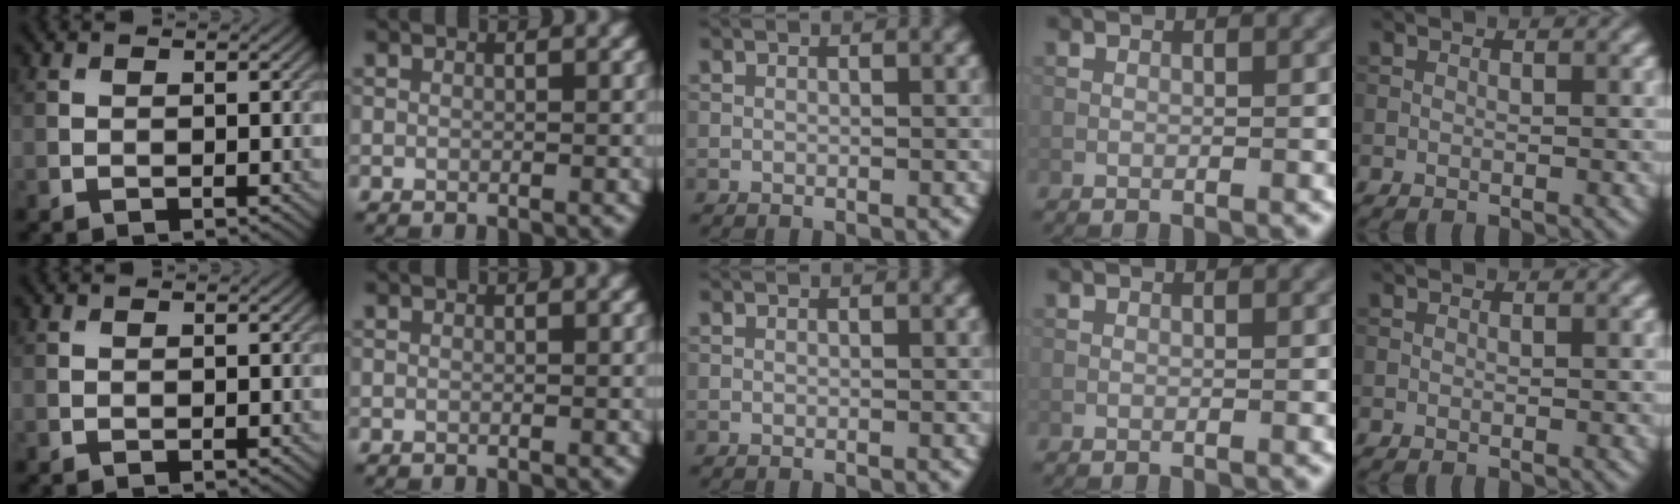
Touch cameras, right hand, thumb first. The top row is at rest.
{}